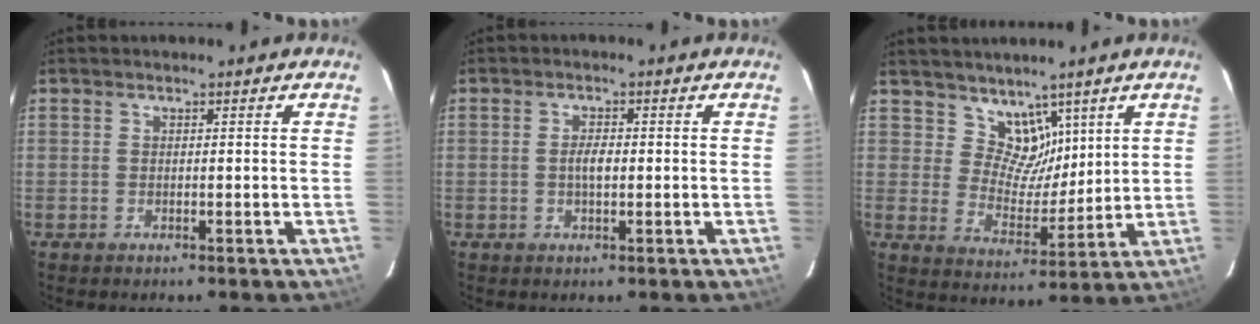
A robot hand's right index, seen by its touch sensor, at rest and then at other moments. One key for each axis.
{"total": 2.4, "fx": -0.2, "fy": 1.0, "fz": 2.2, "tx": -0.041, "ty": 0.003, "tz": -0.004}
{"total": 7.8, "fx": 5.3, "fy": 5.3, "fz": 2.0, "tx": -0.018, "ty": -0.008, "tz": 0.100}